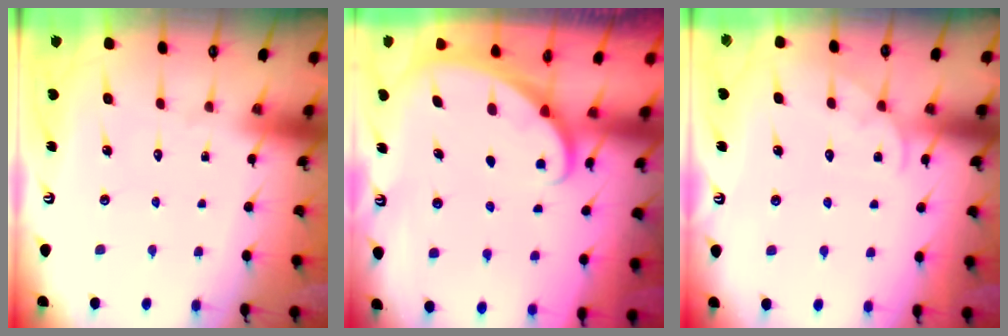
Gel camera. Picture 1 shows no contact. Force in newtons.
{"total": 1.6, "press": 1.6, "slide": 0.1}
{"total": 2.3, "press": 2.3, "slide": 0.3}